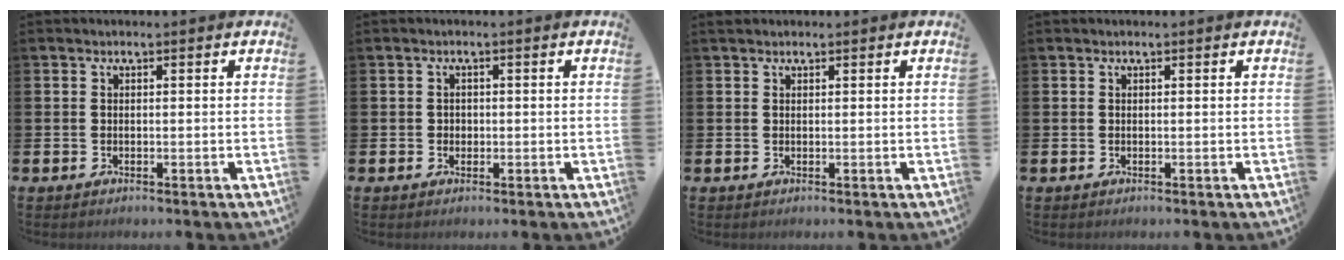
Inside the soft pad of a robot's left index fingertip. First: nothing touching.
{"total": 1.0, "force": [0.1, 0.9, 0.3], "torque": [0.002, 0.005, -0.001]}
{"total": 0.9, "force": [0.8, 0.3, 0.2], "torque": [0.006, 0.000, 0.011]}
{"total": 0.0}